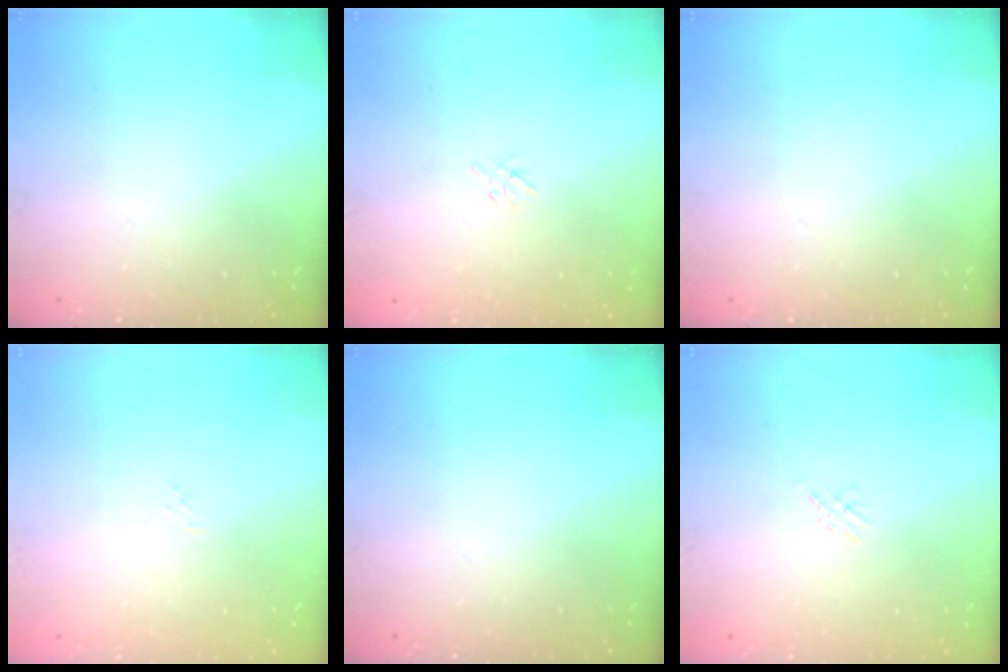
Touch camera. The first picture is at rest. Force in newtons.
{"total": 2.2, "press": 2.2, "slide": 0.5}
{"total": 0.0}
{"total": 2.9, "press": 2.9, "slide": 0.3}
{"total": 0.0}
{"total": 2.1, "press": 2.1, "slide": 0.5}